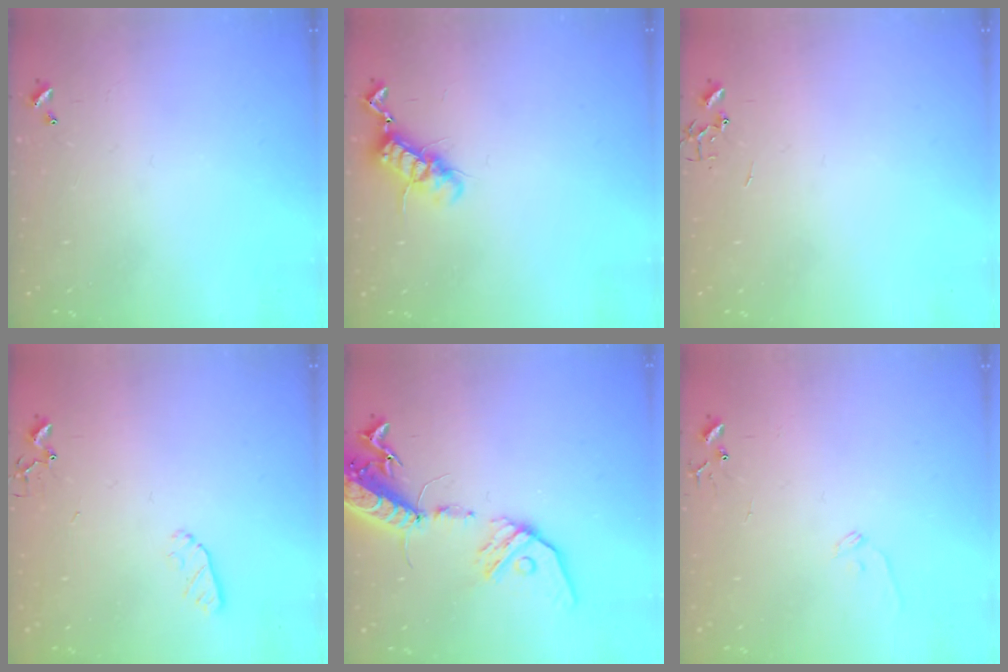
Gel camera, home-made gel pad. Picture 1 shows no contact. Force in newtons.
{"total": 11.0, "press": 10.9, "slide": 1.1}
{"total": 0.0}
{"total": 5.0, "press": 4.9, "slide": 0.9}
{"total": 18.2, "press": 17.7, "slide": 4.0}
{"total": 6.6, "press": 6.6, "slide": 0.6}